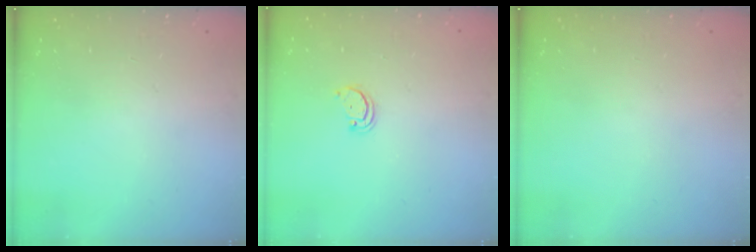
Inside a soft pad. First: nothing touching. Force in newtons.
{"total": 2.1, "press": 2.1, "slide": 0.2}
{"total": 0.0}